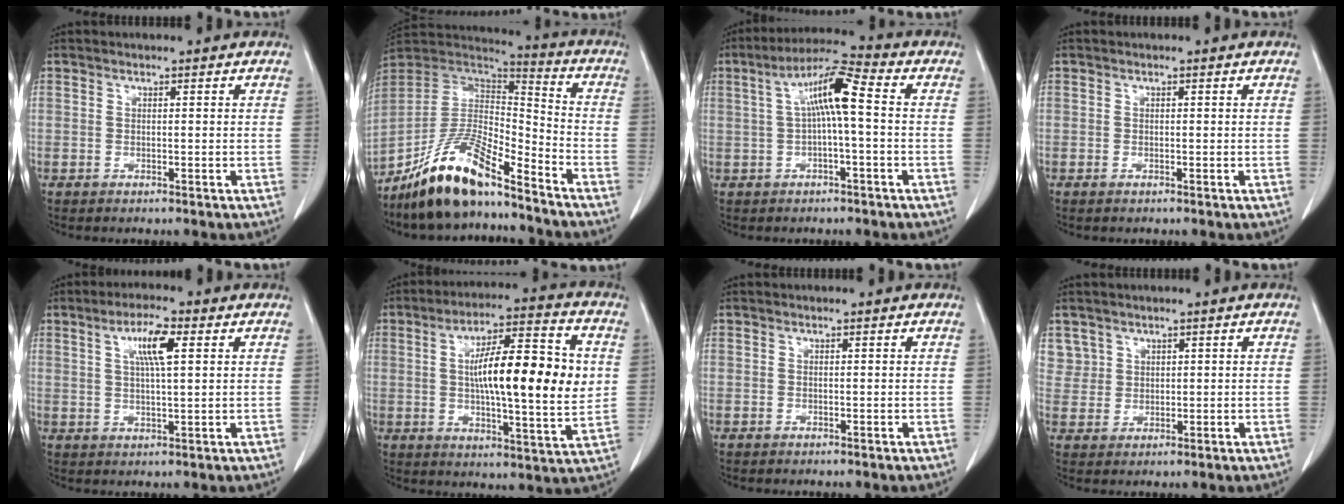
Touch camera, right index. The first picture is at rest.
{"total": 15.0, "force": [-11.4, 3.2, 9.2], "torque": [-0.171, 0.010, -0.210]}
{"total": 8.1, "force": [0.7, 0.6, 8.0], "torque": [-0.147, 0.027, 0.010]}
{"total": 0.0}
{"total": 6.3, "force": [2.3, 0.9, 5.8], "torque": [-0.107, 0.004, 0.041]}
{"total": 17.9, "force": [2.0, 3.1, 17.6], "torque": [-0.281, 0.011, 0.027]}
{"total": 0.0}
{"total": 3.7, "force": [2.2, 2.9, -0.3], "torque": [0.023, 0.002, 0.041]}